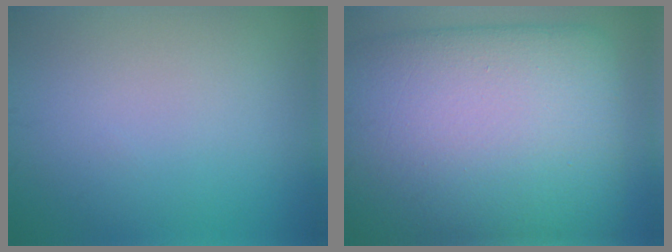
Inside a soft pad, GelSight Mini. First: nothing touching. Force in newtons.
{"total": 20.2, "press": 20.2, "slide": 0.3}